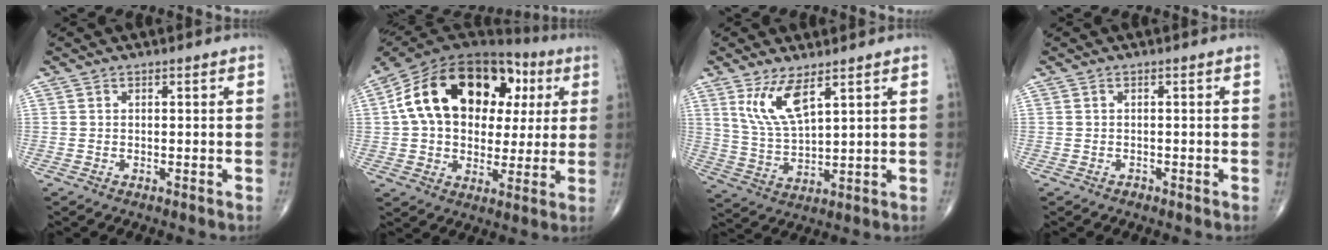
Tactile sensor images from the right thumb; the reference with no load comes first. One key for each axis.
{"total": 23.9, "fx": 5.5, "fy": 15.7, "fz": 17.3, "tx": -0.267, "ty": 0.030, "tz": 0.084}
{"total": 8.5, "fx": 4.6, "fy": 2.8, "fz": 6.6, "tx": -0.130, "ty": -0.029, "tz": 0.102}
{"total": 0.5, "fx": -0.4, "fy": 0.4, "fz": 0.1, "tx": 0.002, "ty": 0.001, "tz": -0.009}